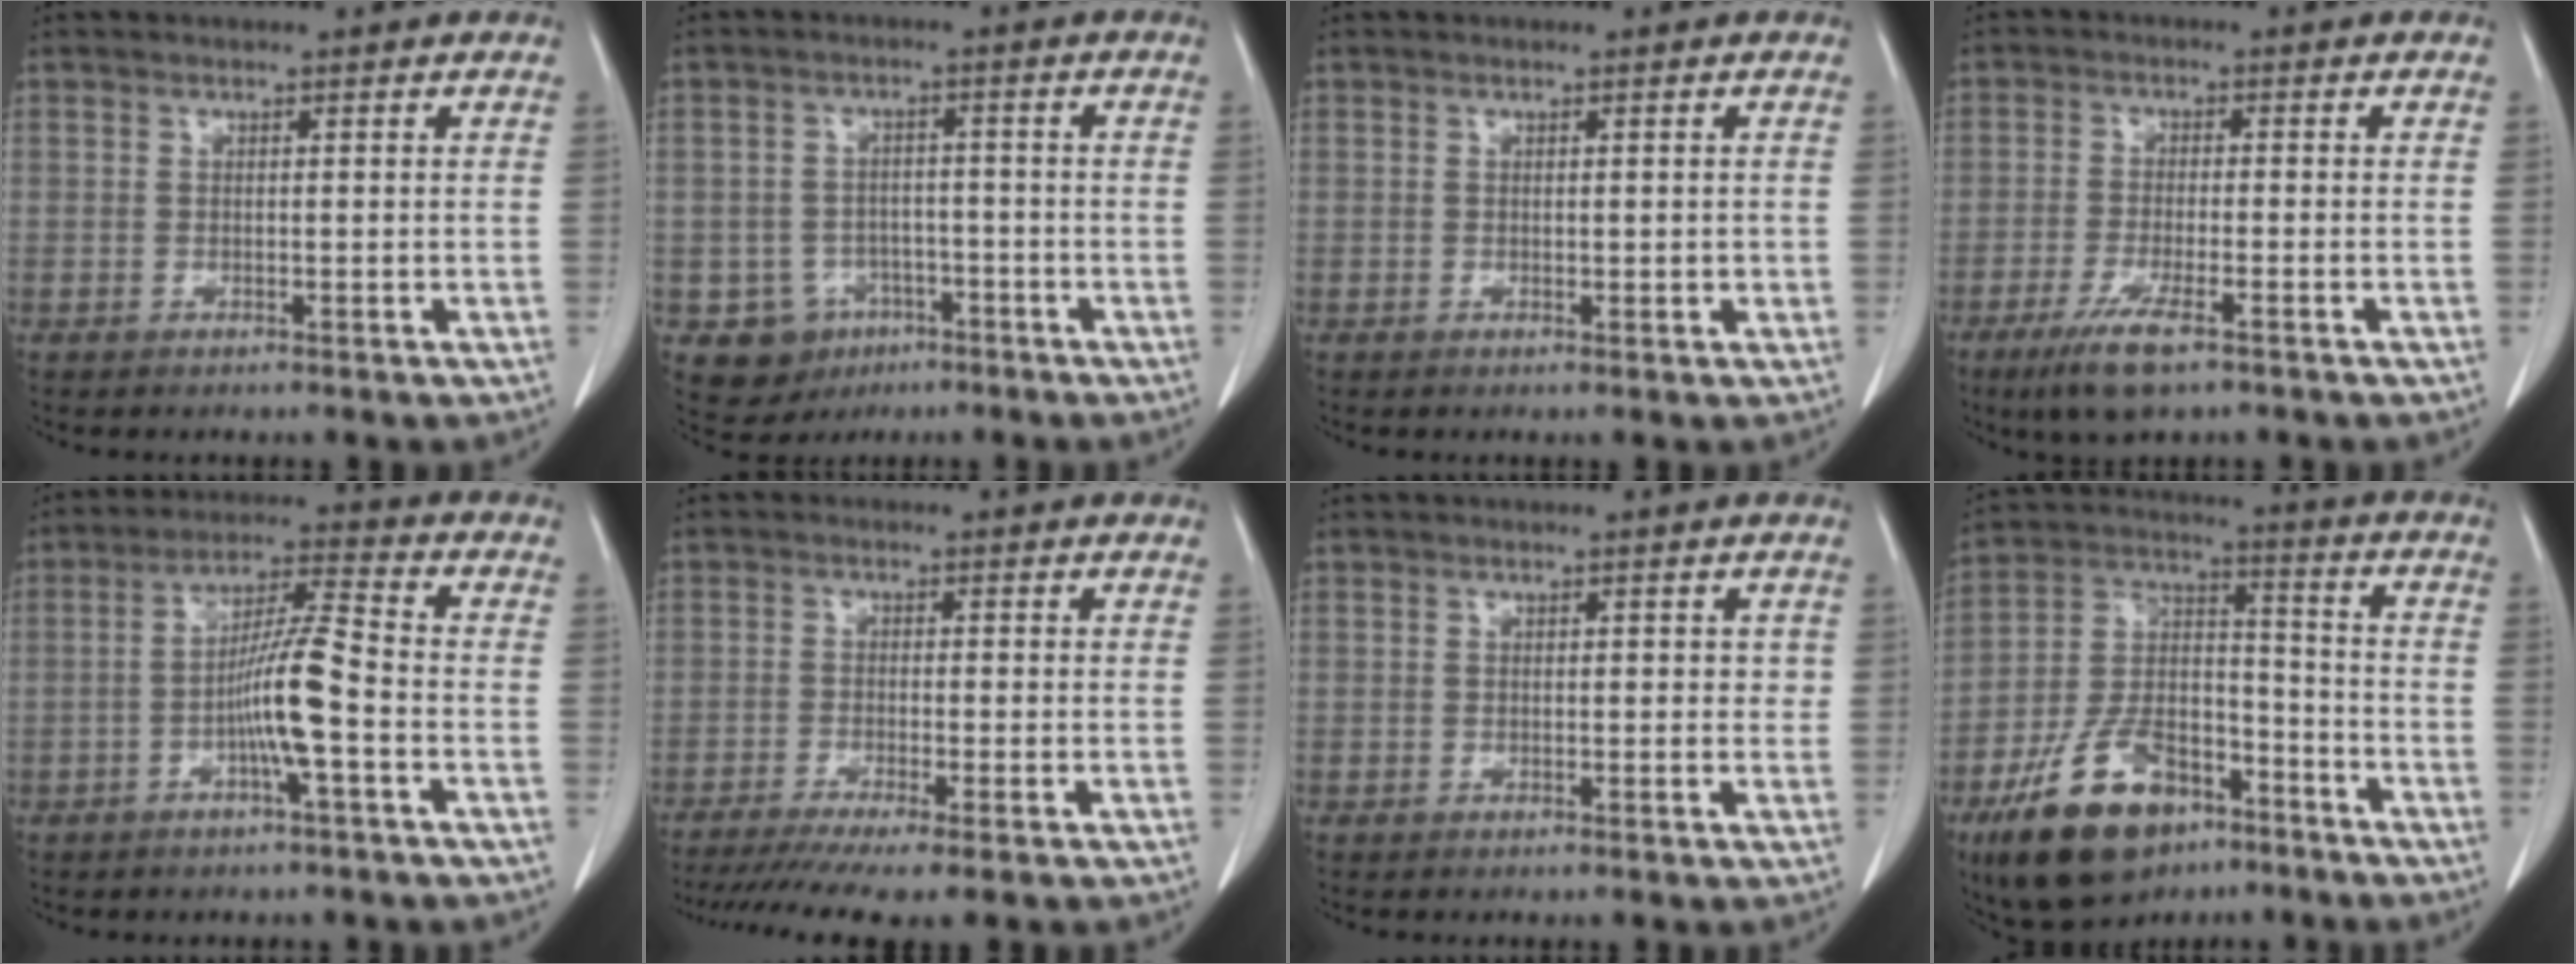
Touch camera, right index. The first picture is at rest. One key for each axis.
{"total": 6.5, "fx": -2.9, "fy": 5.8, "fz": 1.1, "tx": -0.017, "ty": 0.011, "tz": -0.034}
{"total": 1.3, "fx": 0.1, "fy": 0.6, "fz": 1.1, "tx": -0.018, "ty": -0.003, "tz": 0.006}
{"total": 6.7, "fx": -4.2, "fy": 1.0, "fz": 5.2, "tx": -0.104, "ty": -0.016, "tz": -0.073}
{"total": 8.4, "fx": -2.3, "fy": 0.0, "fz": 8.0, "tx": -0.153, "ty": 0.008, "tz": -0.045}
{"total": 9.5, "fx": -7.4, "fy": 0.0, "fz": 6.0, "tx": -0.088, "ty": -0.017, "tz": -0.117}
{"total": 1.4, "fx": 0.3, "fy": 0.9, "fz": 1.0, "tx": -0.010, "ty": 0.006, "tz": 0.004}
{"total": 16.7, "fx": -10.3, "fy": 8.3, "fz": 10.1, "tx": -0.206, "ty": 0.011, "tz": -0.180}